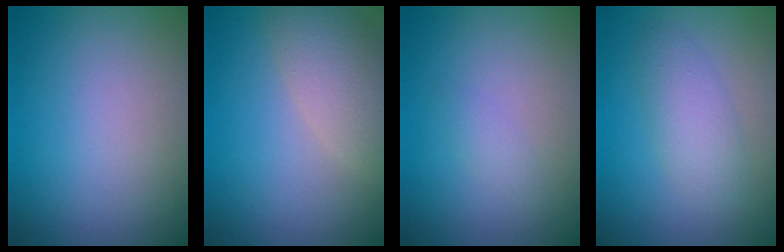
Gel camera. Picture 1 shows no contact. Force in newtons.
{"total": 4.7, "press": 4.7, "slide": 0.5}
{"total": 0.9, "press": 0.9, "slide": 0.0}
{"total": 2.8, "press": 2.8, "slide": 0.1}